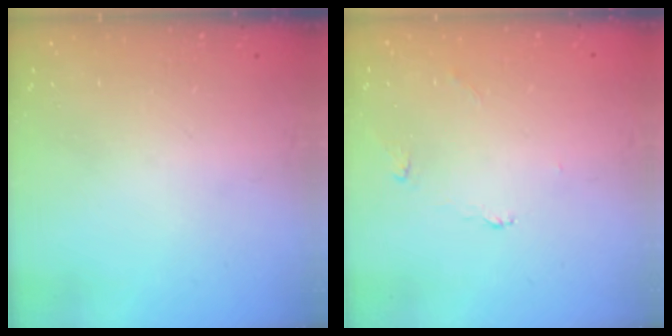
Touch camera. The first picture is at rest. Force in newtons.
{"total": 2.2, "press": 2.2, "slide": 0.4}